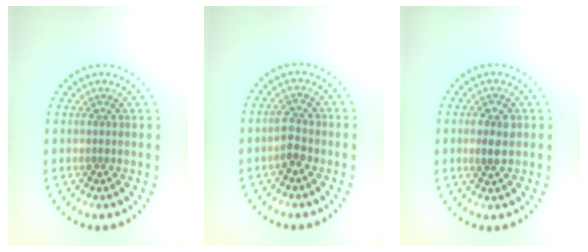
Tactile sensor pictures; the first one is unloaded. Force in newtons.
{"total": 2.0, "press": 2.0, "slide": 0.5}
{"total": 2.3, "press": 2.3, "slide": 0.4}